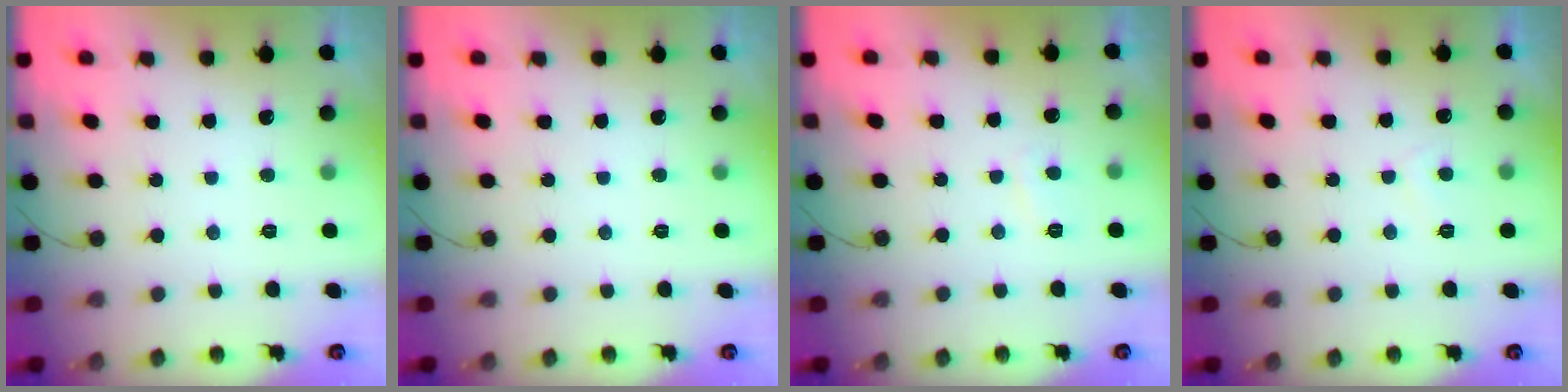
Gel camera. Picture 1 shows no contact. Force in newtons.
{"total": 0.0}
{"total": 2.0, "press": 1.9, "slide": 0.6}
{"total": 1.3, "press": 1.2, "slide": 0.4}